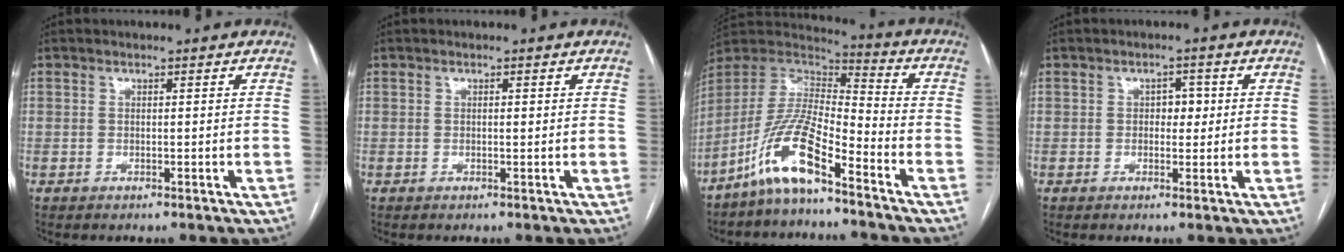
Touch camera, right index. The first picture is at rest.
{"total": 0.5, "force": [0.1, 0.1, 0.5], "torque": [-0.008, 0.001, 0.001]}
{"total": 12.1, "force": [-8.0, 2.4, 8.8], "torque": [-0.187, 0.011, -0.155]}
{"total": 2.5, "force": [0.2, 1.6, 1.9], "torque": [-0.021, 0.009, 0.002]}